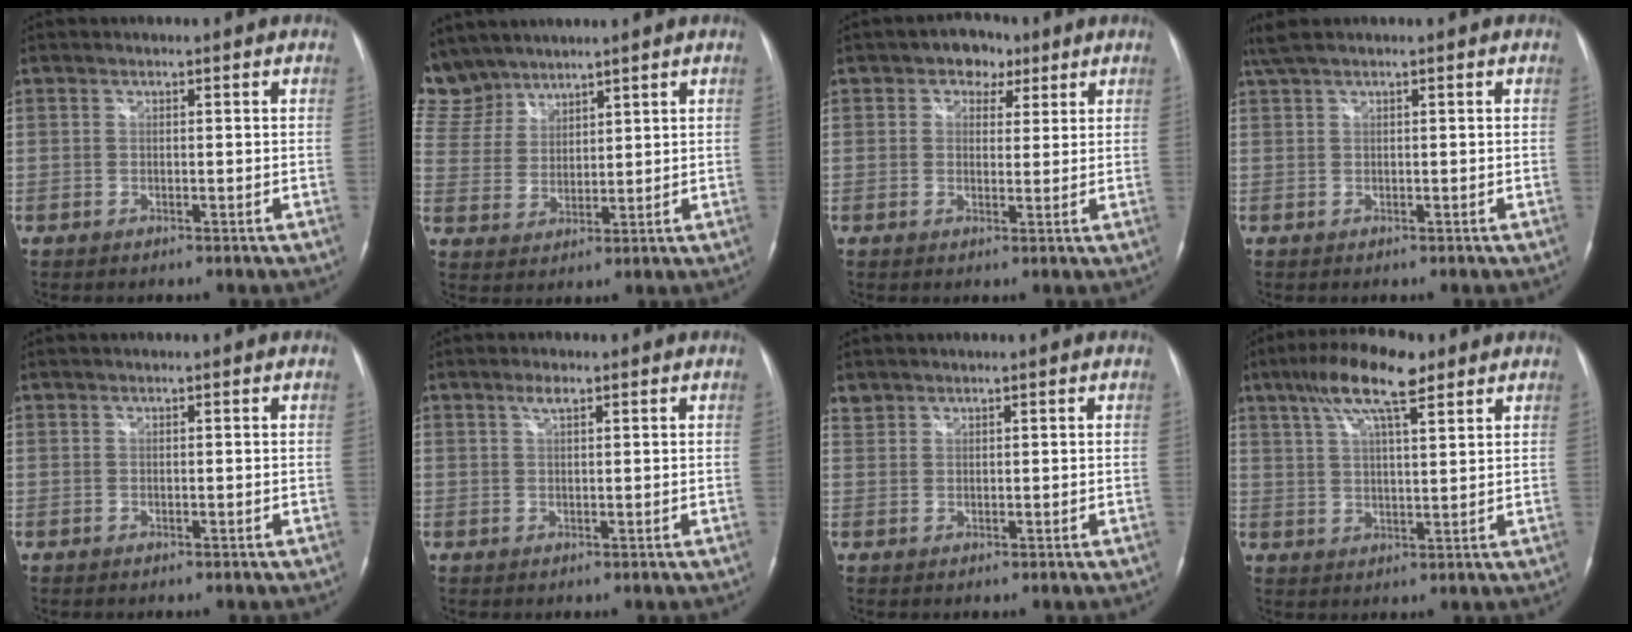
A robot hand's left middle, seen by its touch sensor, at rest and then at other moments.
{"total": 9.6, "force": [8.5, 4.4, 0.7], "torque": [-0.034, 0.015, 0.188]}
{"total": 4.3, "force": [2.2, 3.1, 1.9], "torque": [-0.025, 0.012, 0.031]}
{"total": 3.0, "force": [2.1, 0.2, 2.1], "torque": [-0.056, 0.032, 0.045]}
{"total": 0.0}
{"total": 1.8, "force": [1.1, 0.6, 1.3], "torque": [-0.029, 0.005, 0.021]}
{"total": 1.3, "force": [1.1, 0.6, -0.1], "torque": [0.003, 0.008, 0.022]}
{"total": 10.7, "force": [6.7, 2.4, 8.1], "torque": [-0.152, 0.019, 0.114]}